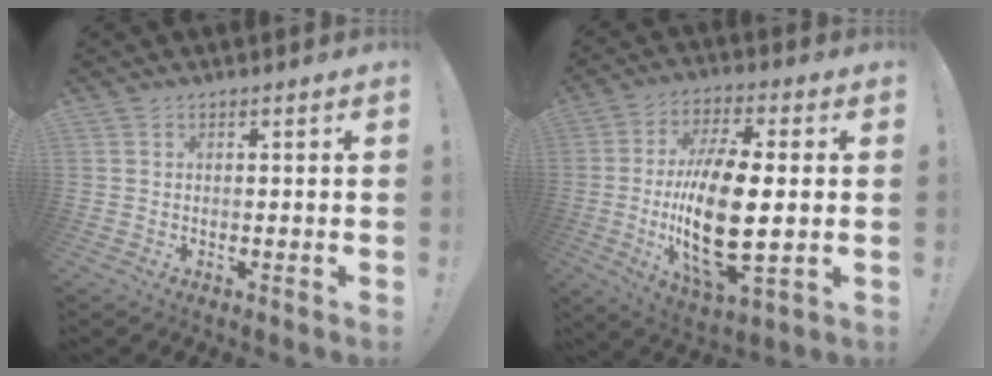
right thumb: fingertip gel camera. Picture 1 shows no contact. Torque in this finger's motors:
{"motor_torque": [2.14, 2.86, 0.35, 0.01, 0.54]}